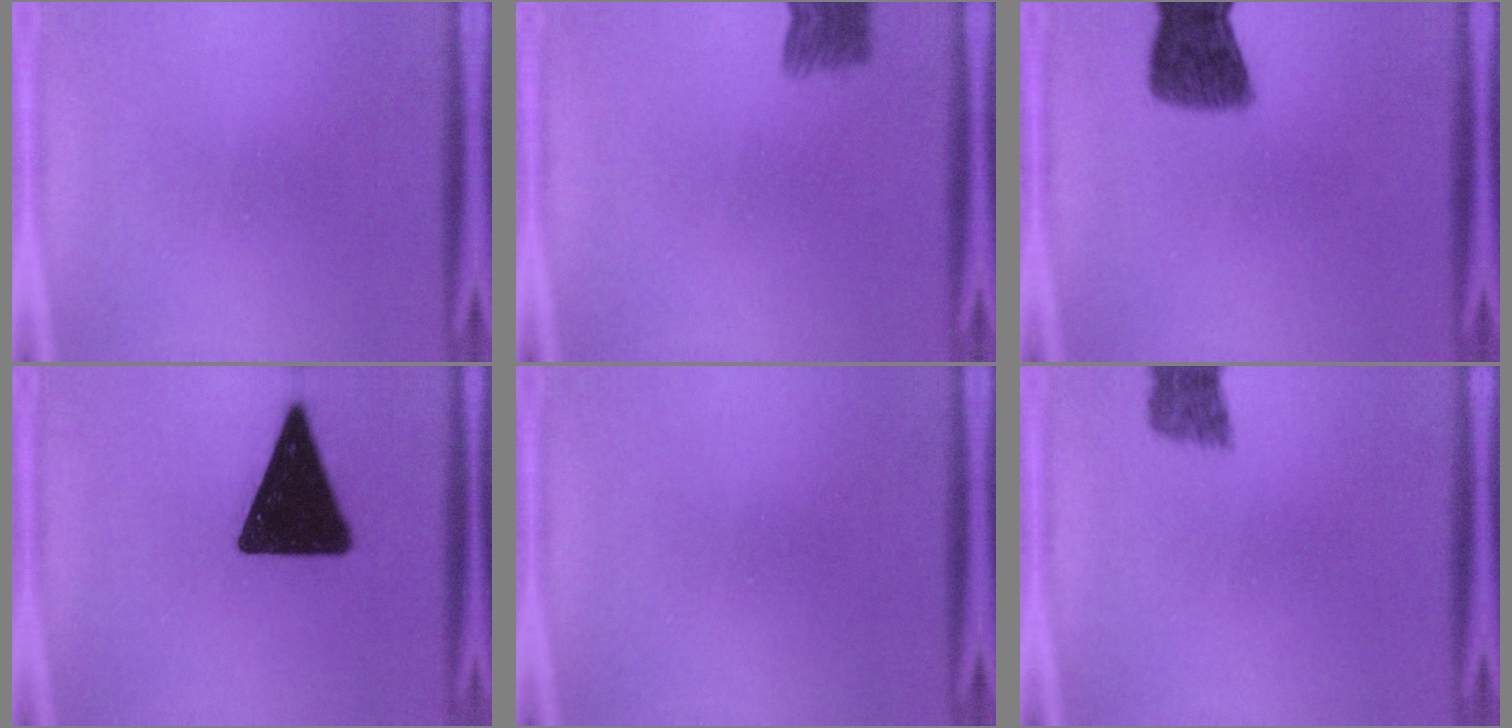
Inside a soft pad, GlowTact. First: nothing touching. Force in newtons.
{"total": 3.9}
{"total": 8.3}
{"total": 18.5}
{"total": 0.0}
{"total": 2.3}